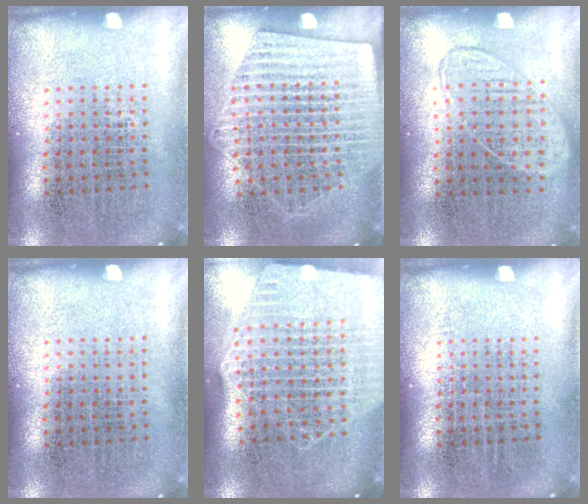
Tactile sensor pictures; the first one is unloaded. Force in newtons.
{"total": 1.7, "press": 1.5, "slide": 0.8}
{"total": 1.0, "press": 0.9, "slide": 0.4}
{"total": 0.0}
{"total": 2.6, "press": 2.2, "slide": 1.4}
{"total": 0.0}